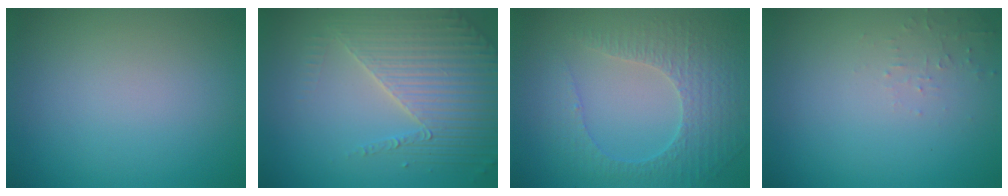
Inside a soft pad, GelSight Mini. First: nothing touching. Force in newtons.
{"total": 4.6, "press": 4.1, "slide": 2.0}
{"total": 4.5, "press": 3.3, "slide": 3.1}
{"total": 1.2, "press": 1.2, "slide": 0.3}